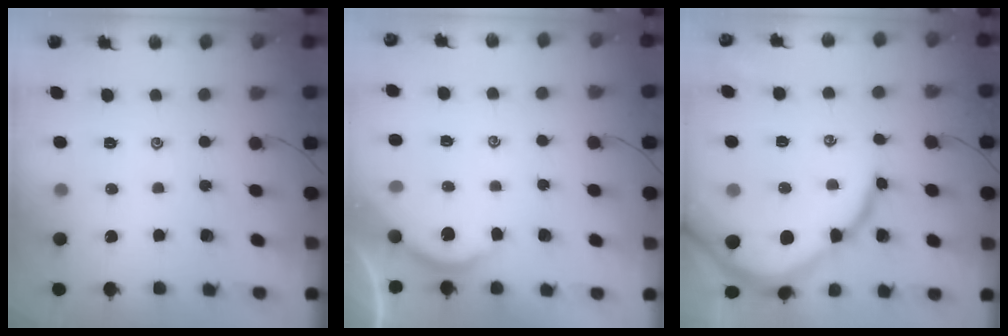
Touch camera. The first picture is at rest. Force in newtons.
{"total": 4.3, "press": 4.3, "slide": 0.3}
{"total": 14.2, "press": 14.2, "slide": 1.1}